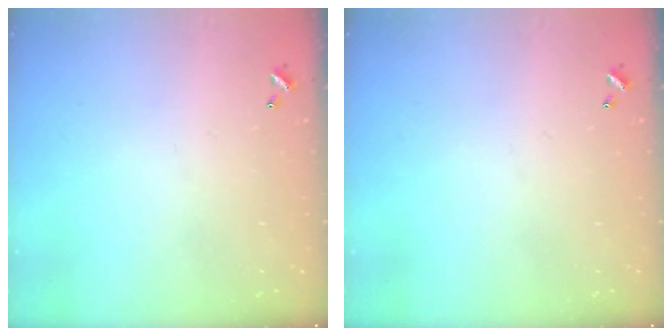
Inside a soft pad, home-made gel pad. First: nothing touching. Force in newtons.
{"total": 0.0}